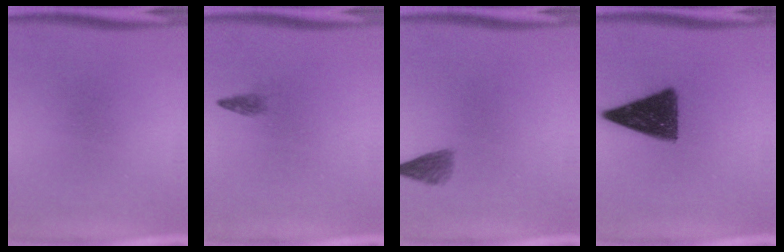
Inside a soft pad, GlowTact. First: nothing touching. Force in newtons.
{"total": 1.0}
{"total": 2.2}
{"total": 12.0}